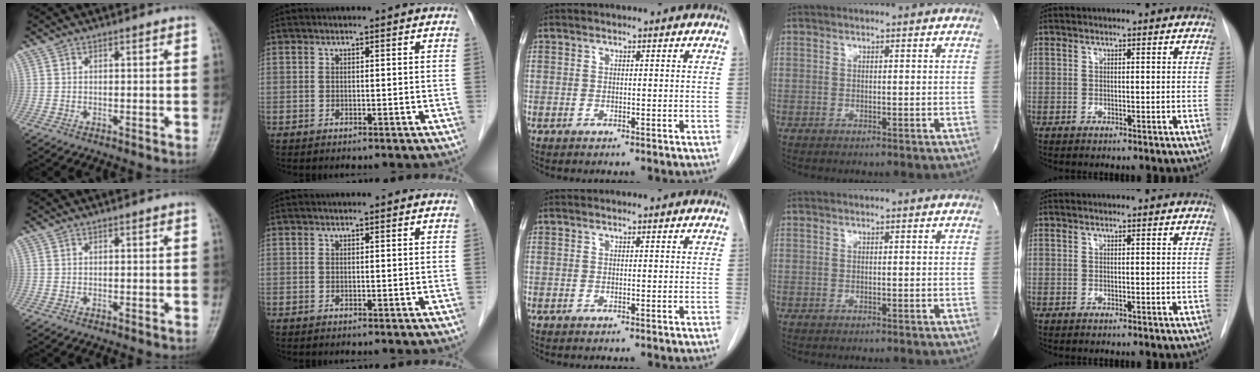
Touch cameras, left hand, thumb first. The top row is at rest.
{}